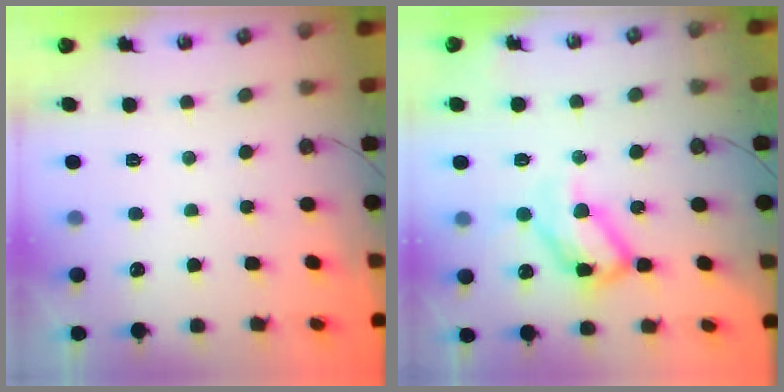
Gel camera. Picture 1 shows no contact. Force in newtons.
{"total": 15.1, "press": 15.0, "slide": 1.7}